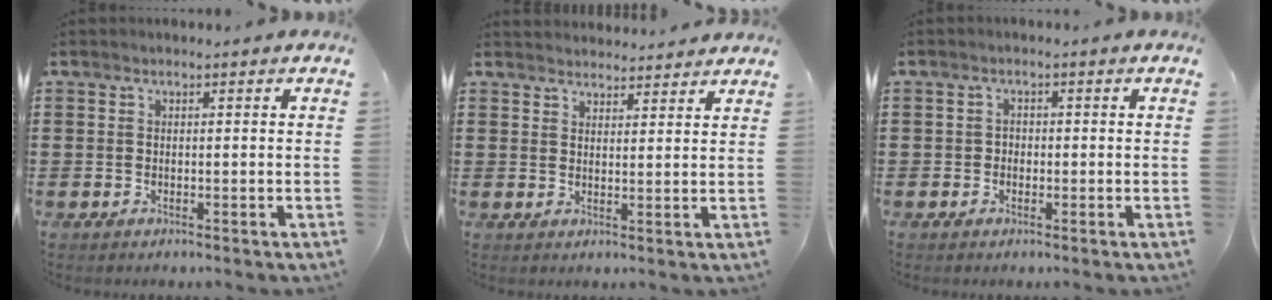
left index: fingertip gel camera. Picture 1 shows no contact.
{"total": 2.9, "force": [2.8, 0.3, -0.2], "torque": [-0.004, -0.009, 0.054]}
{"total": 1.1, "force": [-0.4, 1.0, 0.4], "torque": [-0.010, 0.003, -0.009]}